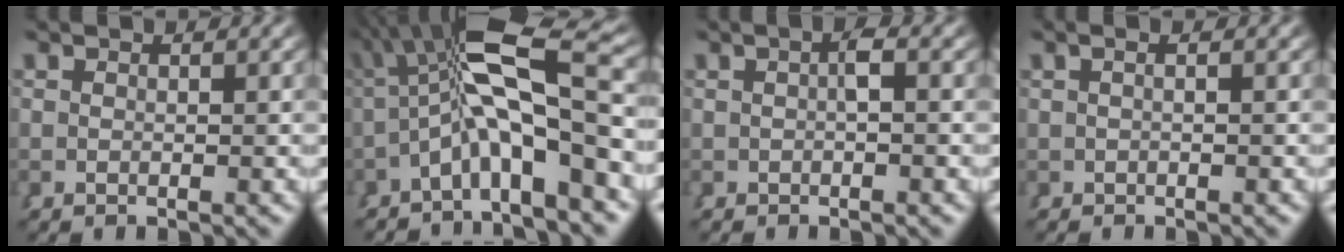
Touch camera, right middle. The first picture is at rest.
{"total": 7.9, "force": [0.8, 2.3, 7.5], "torque": [-0.124, 0.005, 0.021]}
{"total": 0.9, "force": [0.0, -0.1, 0.9], "torque": [-0.007, 0.003, 0.001]}
{"total": 0.9, "force": [0.1, -0.3, 0.9], "torque": [-0.003, 0.013, -0.002]}